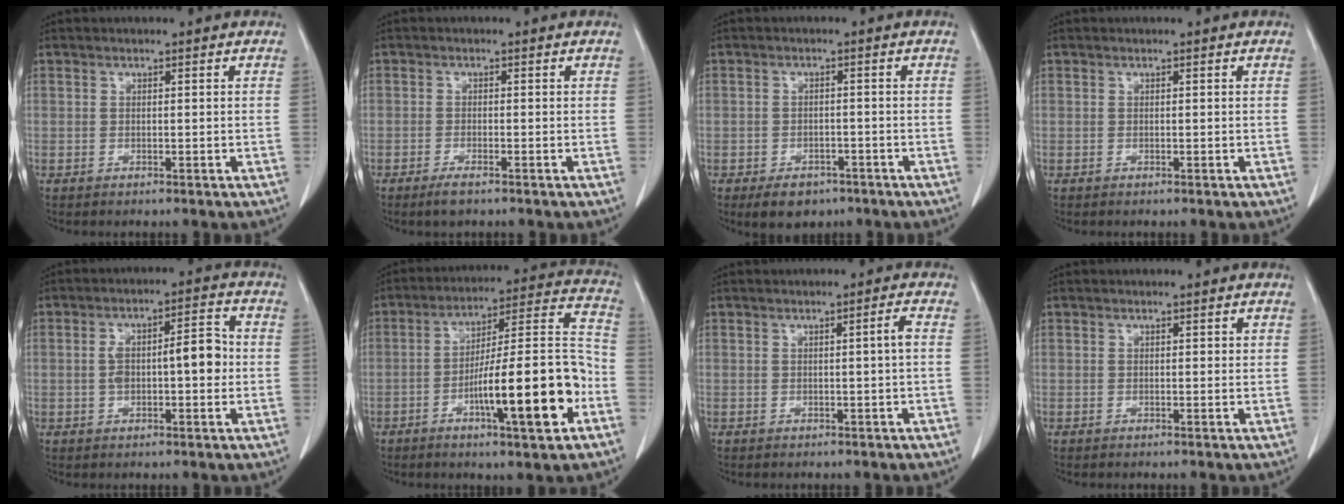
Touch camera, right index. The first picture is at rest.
{"total": 2.2, "force": [-1.6, 0.4, 1.5], "torque": [-0.032, -0.004, -0.028]}
{"total": 4.8, "force": [-3.1, 3.1, 1.9], "torque": [-0.025, 0.003, -0.038]}
{"total": 0.0}
{"total": 8.1, "force": [-0.2, 2.7, 7.6], "torque": [-0.133, 0.027, -0.002]}
{"total": 17.9, "force": [-6.4, 2.0, 16.6], "torque": [-0.251, 0.013, -0.093]}
{"total": 1.5, "force": [-0.1, -0.4, 1.4], "torque": [-0.022, 0.000, 0.000]}
{"total": 0.5, "force": [0.3, 0.3, 0.3], "torque": [-0.002, 0.001, 0.002]}